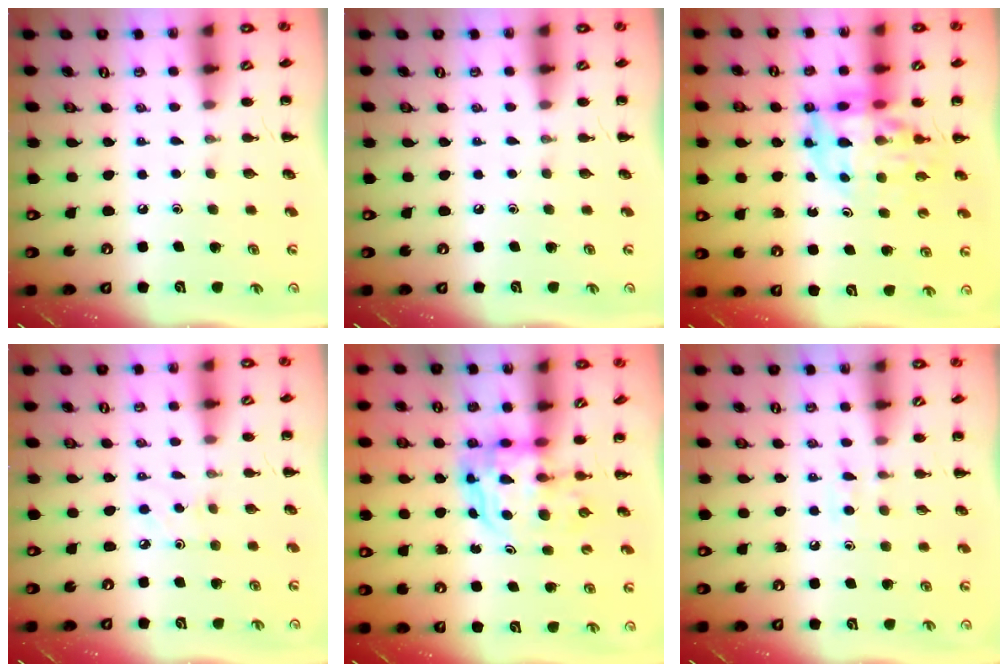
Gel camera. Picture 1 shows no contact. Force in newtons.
{"total": 0.0}
{"total": 11.4, "press": 10.8, "slide": 3.5}
{"total": 2.5, "press": 2.3, "slide": 0.9}
{"total": 4.4, "press": 4.3, "slide": 1.1}
{"total": 4.9, "press": 4.6, "slide": 1.6}